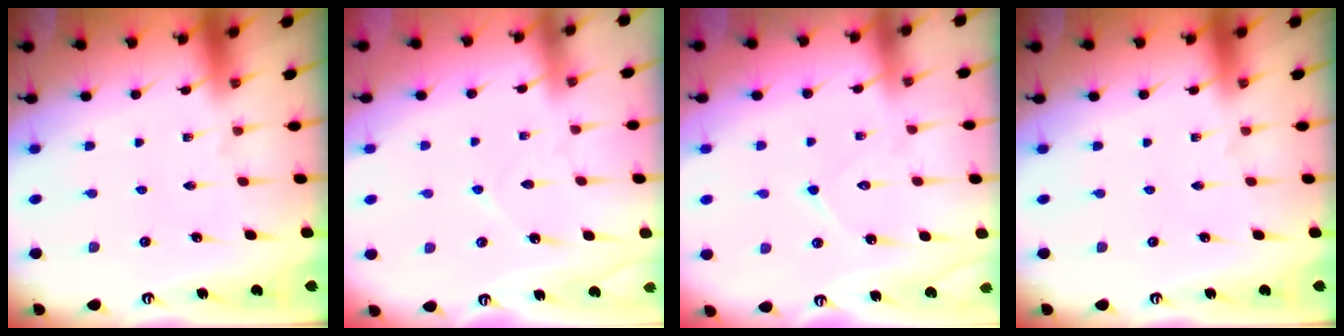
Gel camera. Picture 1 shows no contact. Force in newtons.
{"total": 3.3, "press": 3.3, "slide": 0.1}
{"total": 6.8, "press": 6.8, "slide": 0.6}
{"total": 0.0}